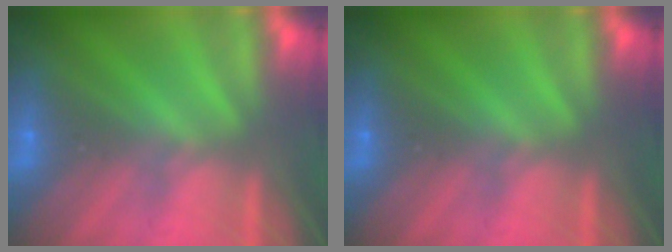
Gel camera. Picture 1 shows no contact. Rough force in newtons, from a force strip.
{"total": 0.0}